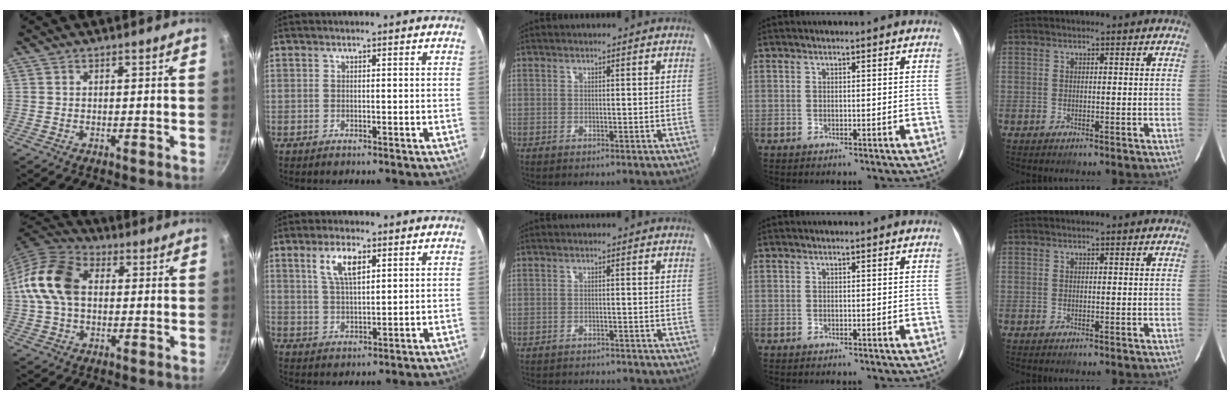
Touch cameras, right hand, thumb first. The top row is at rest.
{"thumb": {"total": 13.9, "force": [1.2, 9.6, 9.9], "torque": [-0.176, 0.027, 0.005]}, "index": {"total": 6.7, "force": [3.1, 2.6, 5.3], "torque": [-0.099, 0.007, 0.062]}, "middle": {"total": 10.3, "force": [-9.4, 2.6, 3.4], "torque": [-0.080, -0.015, -0.130]}}